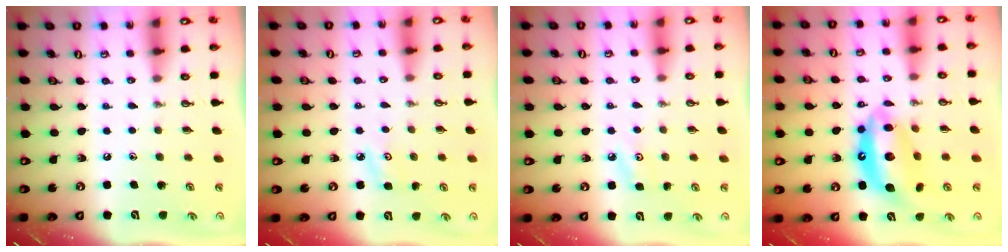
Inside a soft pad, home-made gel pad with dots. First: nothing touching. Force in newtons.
{"total": 4.3, "press": 4.3, "slide": 0.6}
{"total": 4.6, "press": 4.5, "slide": 0.8}
{"total": 14.8, "press": 14.7, "slide": 1.7}